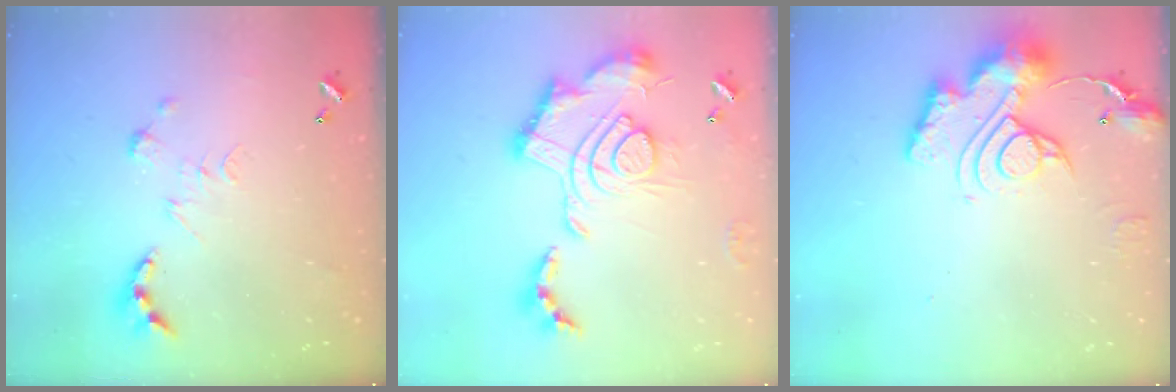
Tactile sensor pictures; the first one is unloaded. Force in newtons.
{"total": 2.5, "press": 1.9, "slide": 1.7}
{"total": 15.0, "press": 14.9, "slide": 1.6}